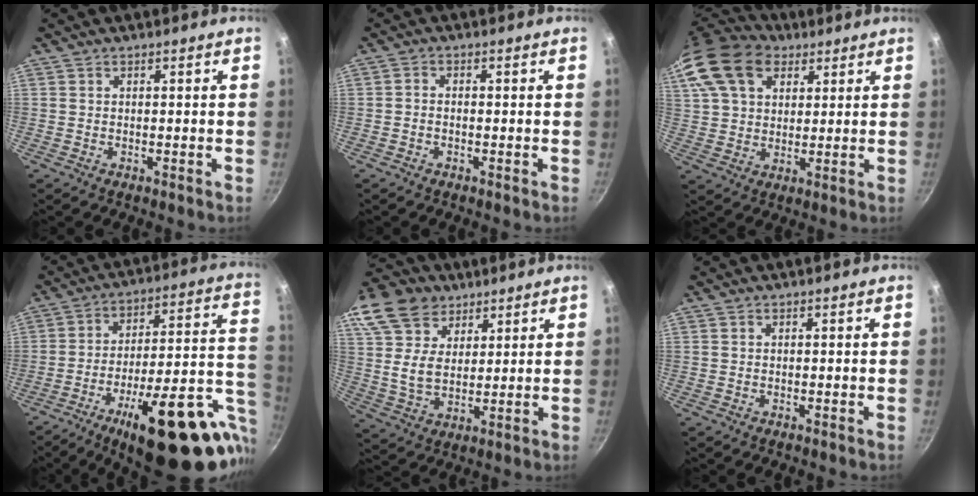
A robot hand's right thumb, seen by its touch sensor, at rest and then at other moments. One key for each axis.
{"total": 1.4, "fx": -0.7, "fy": 0.8, "fz": 0.8, "tx": -0.016, "ty": 0.011, "tz": -0.017}
{"total": 19.0, "fx": 8.7, "fy": 13.1, "fz": 10.6, "tx": -0.215, "ty": 0.013, "tz": 0.155}
{"total": 29.2, "fx": -10.1, "fy": 10.3, "fz": 25.3, "tx": -0.317, "ty": 0.028, "tz": -0.135}
{"total": 18.6, "fx": 11.3, "fy": 12.3, "fz": 8.2, "tx": -0.164, "ty": -0.012, "tz": 0.211}
{"total": 0.0}